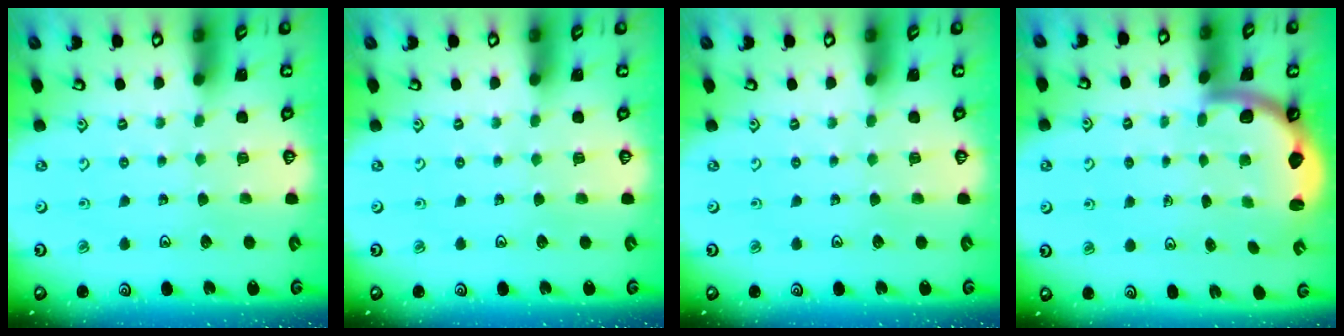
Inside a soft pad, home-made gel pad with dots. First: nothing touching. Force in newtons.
{"total": 0.0}
{"total": 0.0}
{"total": 2.2, "press": 2.1, "slide": 0.5}